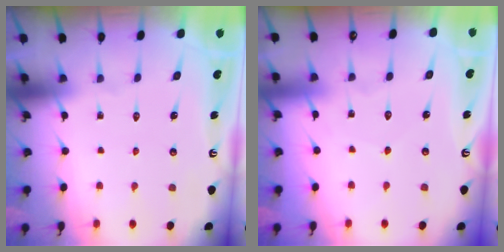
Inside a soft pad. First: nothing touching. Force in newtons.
{"total": 3.0, "press": 2.9, "slide": 0.4}